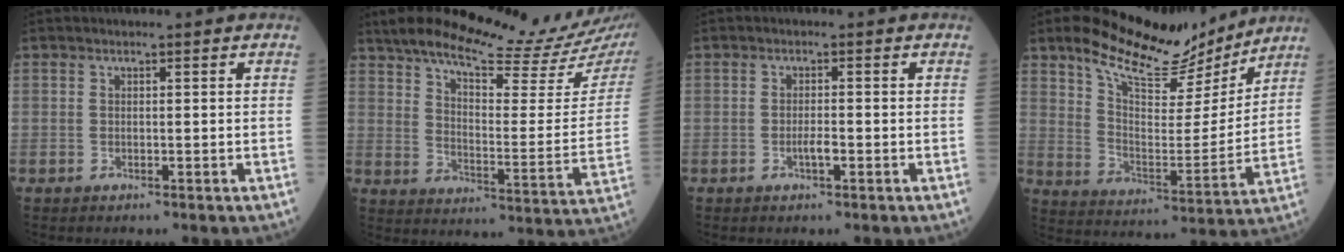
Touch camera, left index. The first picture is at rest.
{"total": 22.7, "force": [19.4, 2.5, 11.5], "torque": [-0.184, -0.044, 0.261]}
{"total": 1.7, "force": [-0.7, 0.3, 1.5], "torque": [-0.027, 0.001, -0.013]}
{"total": 16.2, "force": [13.7, 4.3, 7.5], "torque": [-0.130, -0.009, 0.223]}